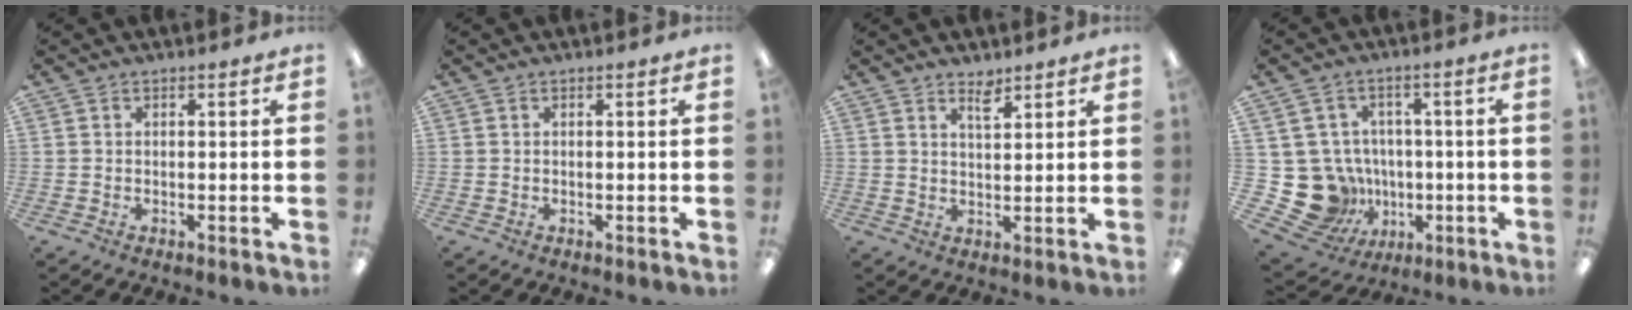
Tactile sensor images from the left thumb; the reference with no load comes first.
{"total": 0.0}
{"total": 3.5, "force": [2.9, 1.0, 1.7], "torque": [-0.023, -0.013, 0.049]}
{"total": 12.8, "force": [-2.2, 12.1, 3.8], "torque": [-0.107, 0.004, -0.019]}